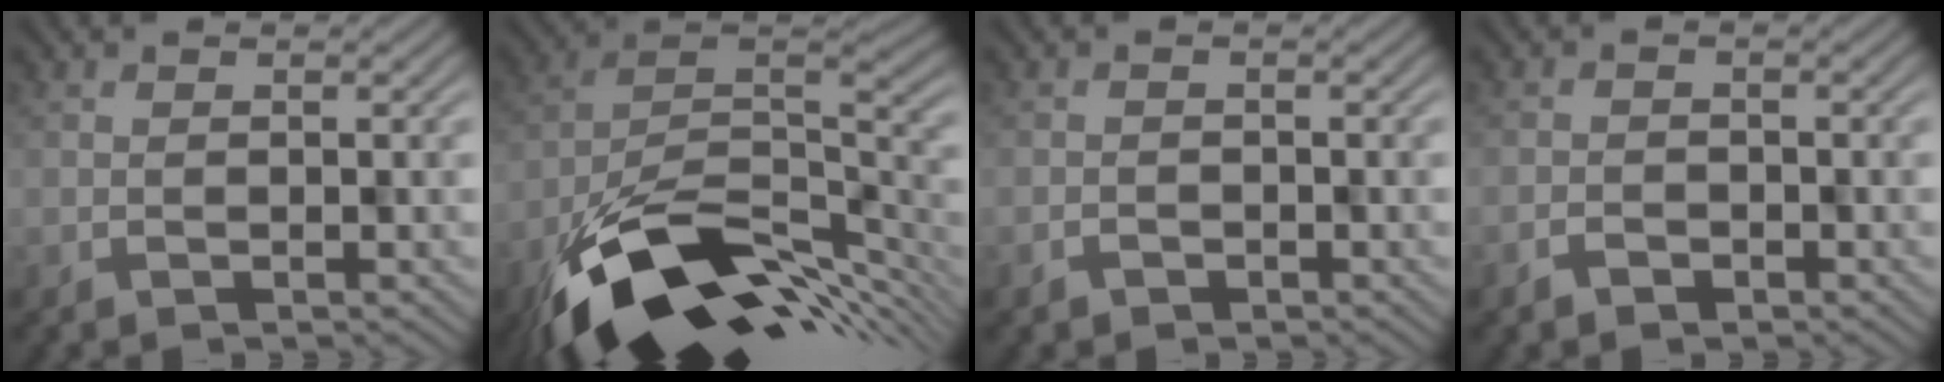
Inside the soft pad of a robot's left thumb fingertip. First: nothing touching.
{"total": 14.7, "force": [-8.3, 6.8, 10.1], "torque": [-0.196, -0.039, -0.133]}
{"total": 1.0, "force": [-0.7, 0.4, -0.6], "torque": [0.006, -0.008, -0.008]}
{"total": 1.3, "force": [-1.1, 0.7, -0.3], "torque": [0.002, -0.006, -0.017]}